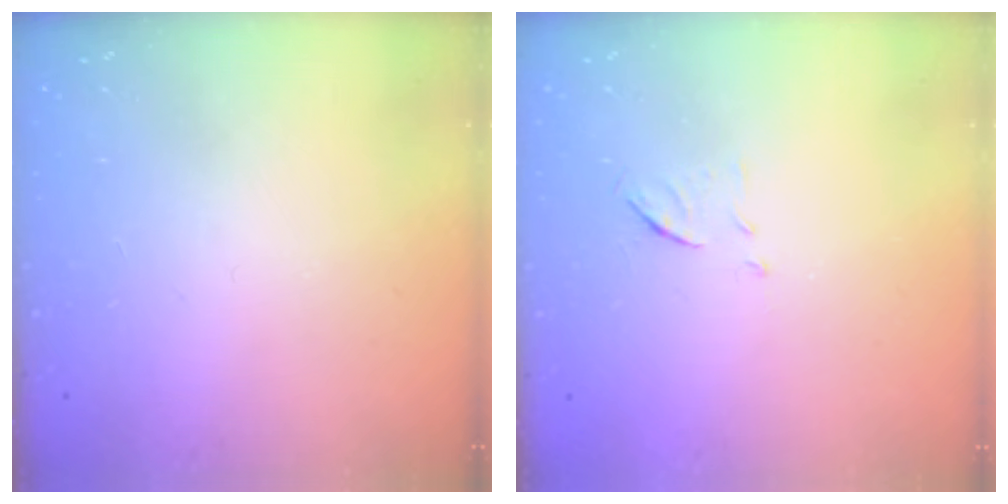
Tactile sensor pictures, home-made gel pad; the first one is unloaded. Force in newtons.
{"total": 5.9, "press": 5.9, "slide": 0.5}